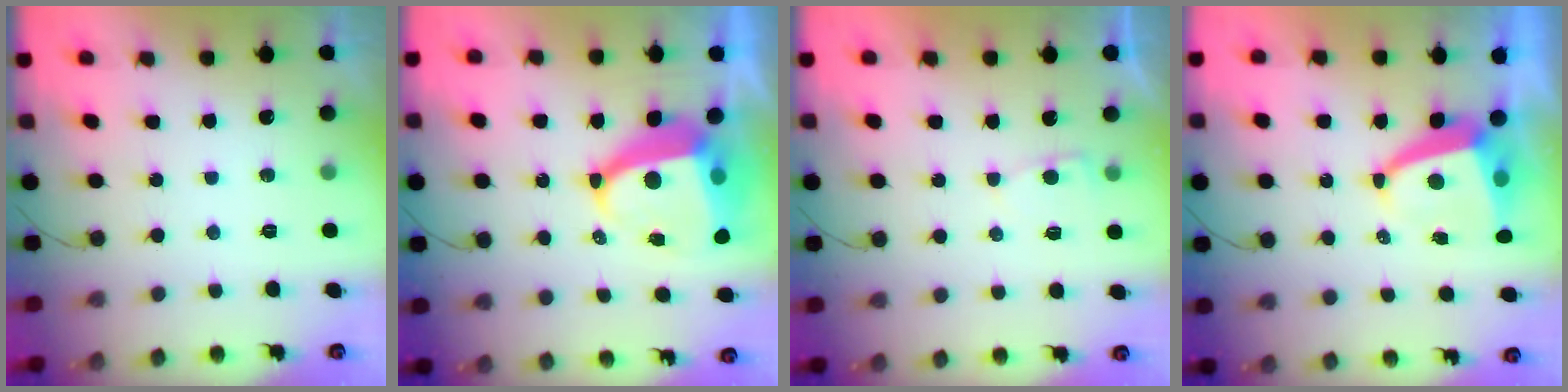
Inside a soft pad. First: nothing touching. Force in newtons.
{"total": 11.2, "press": 11.1, "slide": 1.2}
{"total": 2.3, "press": 2.3, "slide": 0.2}
{"total": 5.8, "press": 5.8, "slide": 0.8}